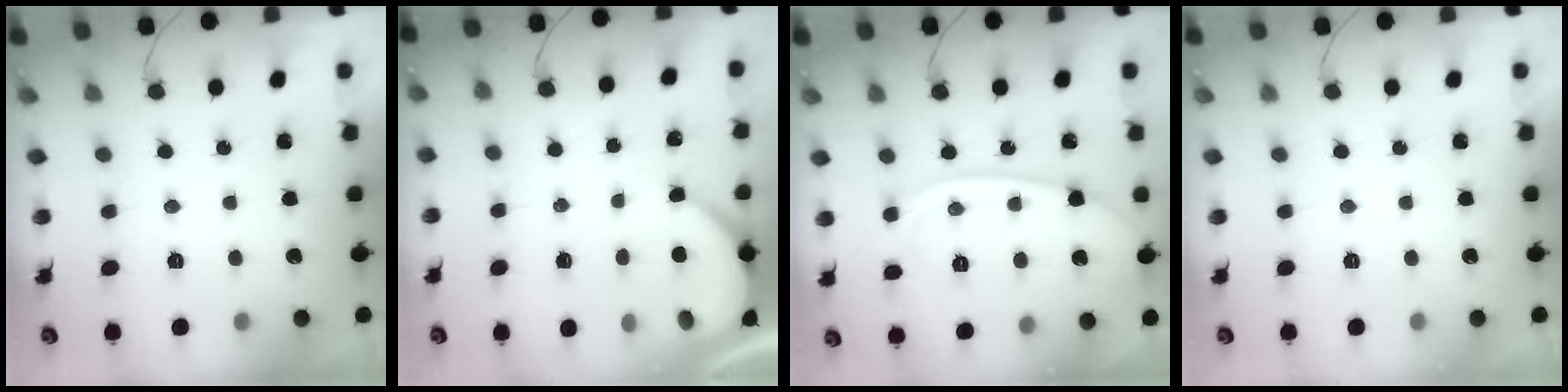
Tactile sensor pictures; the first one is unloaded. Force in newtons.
{"total": 3.9, "press": 3.9, "slide": 0.3}
{"total": 10.0, "press": 10.0, "slide": 0.4}
{"total": 0.0}